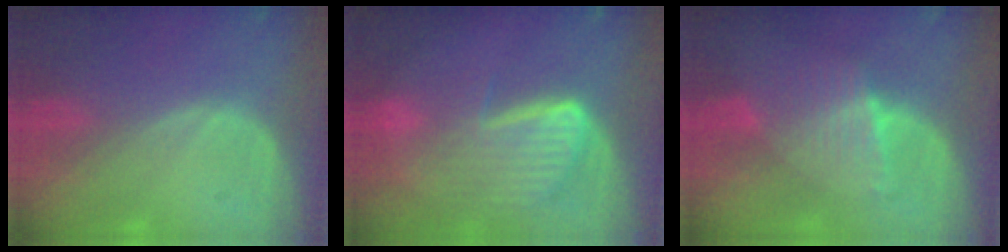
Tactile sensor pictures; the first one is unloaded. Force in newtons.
{"total": 9.2, "press": 8.1, "slide": 4.3}
{"total": 6.8, "press": 6.0, "slide": 3.3}